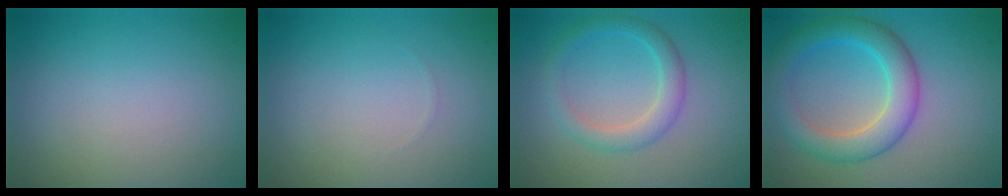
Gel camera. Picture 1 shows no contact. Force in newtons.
{"total": 0.0}
{"total": 2.8, "press": 2.8, "slide": 0.1}
{"total": 5.2, "press": 5.2, "slide": 0.1}